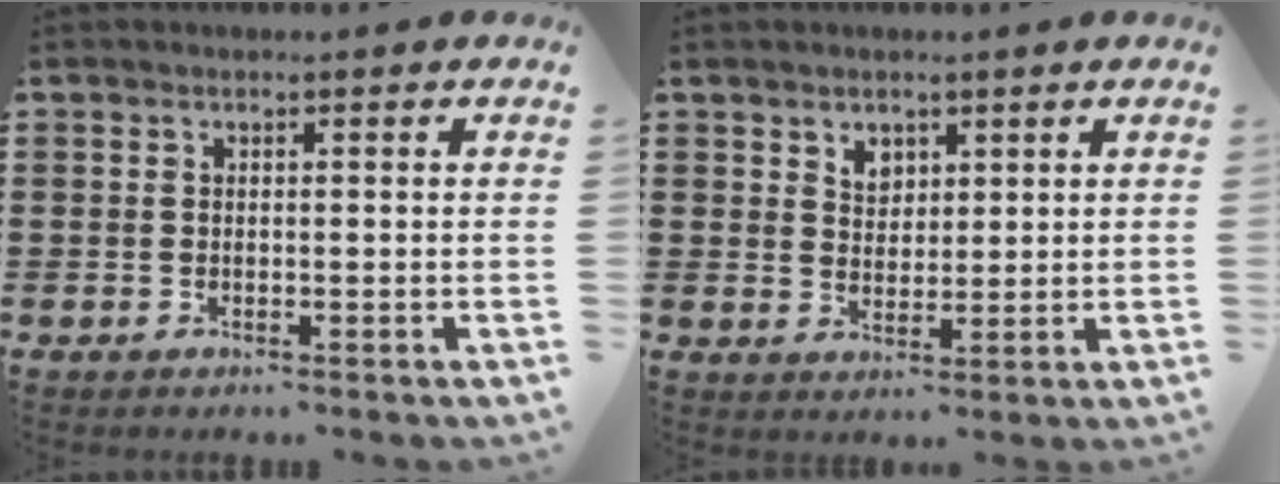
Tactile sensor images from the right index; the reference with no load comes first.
{"total": 2.8, "force": [2.0, 1.9, 0.4], "torque": [-0.015, 0.008, 0.038]}